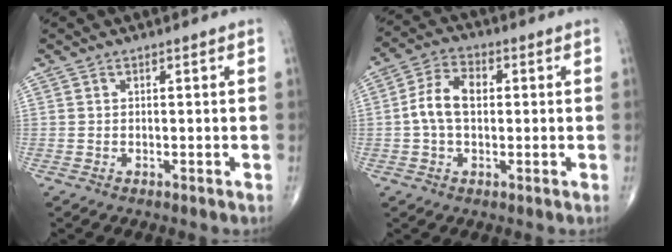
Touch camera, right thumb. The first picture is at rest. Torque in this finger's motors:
{"motor_torque": [0.75, 0.73, 0.91, -0.14, 0.30]}